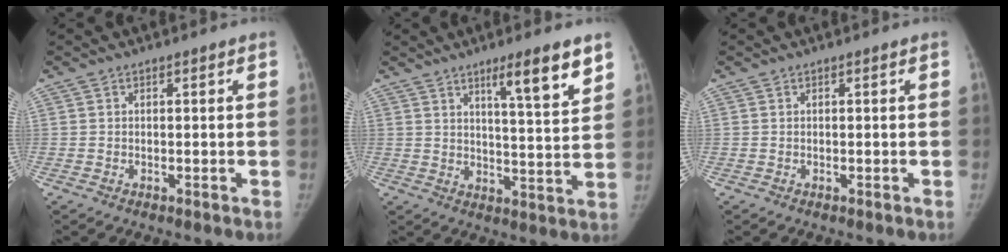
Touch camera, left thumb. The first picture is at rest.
{"total": 10.4, "force": [6.4, 1.3, 8.0], "torque": [-0.109, -0.038, 0.098]}
{"total": 0.0}